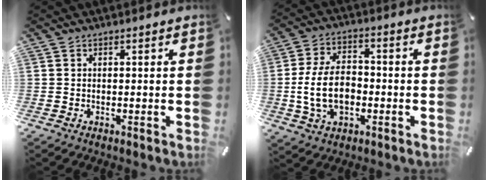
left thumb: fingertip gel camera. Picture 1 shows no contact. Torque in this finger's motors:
{"motor_torque": [0.98, 1.13, 1.48, 0.30, 0.18]}